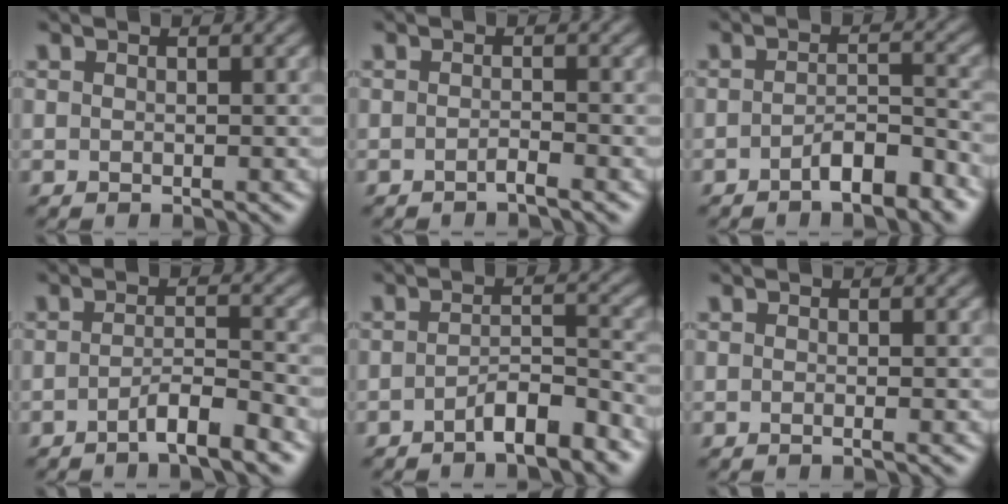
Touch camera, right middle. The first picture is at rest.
{"total": 1.0, "force": [-0.7, 0.1, 0.6], "torque": [-0.011, 0.003, -0.017]}
{"total": 3.9, "force": [-2.4, 1.1, 2.9], "torque": [-0.048, 0.006, -0.041]}
{"total": 3.4, "force": [-2.1, 0.5, 2.6], "torque": [-0.038, 0.007, -0.046]}
{"total": 4.1, "force": [-2.8, 1.0, 2.8], "torque": [-0.048, 0.006, -0.050]}
{"total": 0.9, "force": [-0.3, 0.3, 0.8], "torque": [-0.010, -0.008, -0.009]}